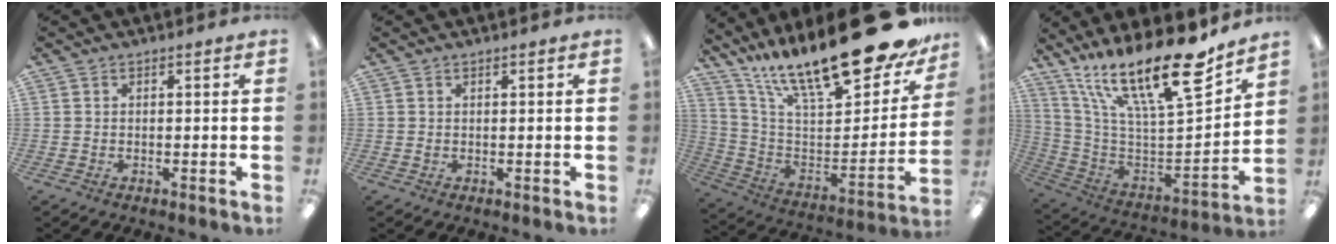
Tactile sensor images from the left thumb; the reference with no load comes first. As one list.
[{"total": 0.9, "force": [0.3, 0.4, 0.8], "torque": [-0.016, 0.002, 0.005]}, {"total": 25.5, "force": [19.4, 6.6, 15.2], "torque": [-0.224, -0.145, 0.320]}, {"total": 24.4, "force": [17.0, 6.3, 16.3], "torque": [-0.276, -0.117, 0.290]}]